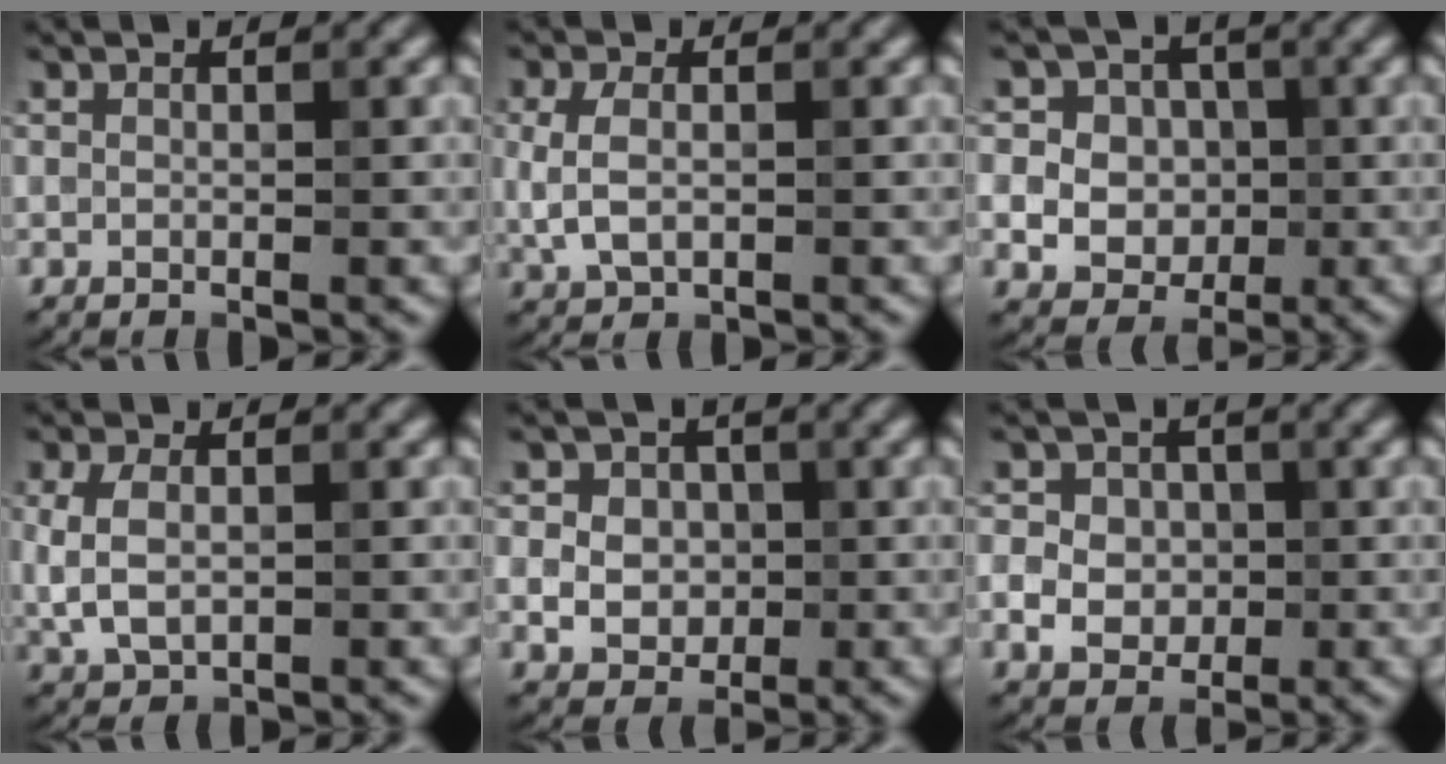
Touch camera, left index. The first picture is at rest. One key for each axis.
{"total": 3.1, "fx": 0.2, "fy": 1.9, "fz": 2.4, "tx": -0.059, "ty": 0.002, "tz": 0.004}
{"total": 7.3, "fx": 0.8, "fy": 6.6, "fz": 3.1, "tx": -0.050, "ty": 0.032, "tz": -0.007}
{"total": 3.5, "fx": 0.2, "fy": 2.2, "fz": 2.7, "tx": -0.063, "ty": 0.002, "tz": 0.007}
{"total": 5.4, "fx": 0.5, "fy": 4.7, "fz": 2.7, "tx": -0.030, "ty": 0.020, "tz": -0.011}
{"total": 4.0, "fx": -0.4, "fy": 3.6, "fz": 1.9, "tx": -0.017, "ty": 0.003, "tz": -0.020}